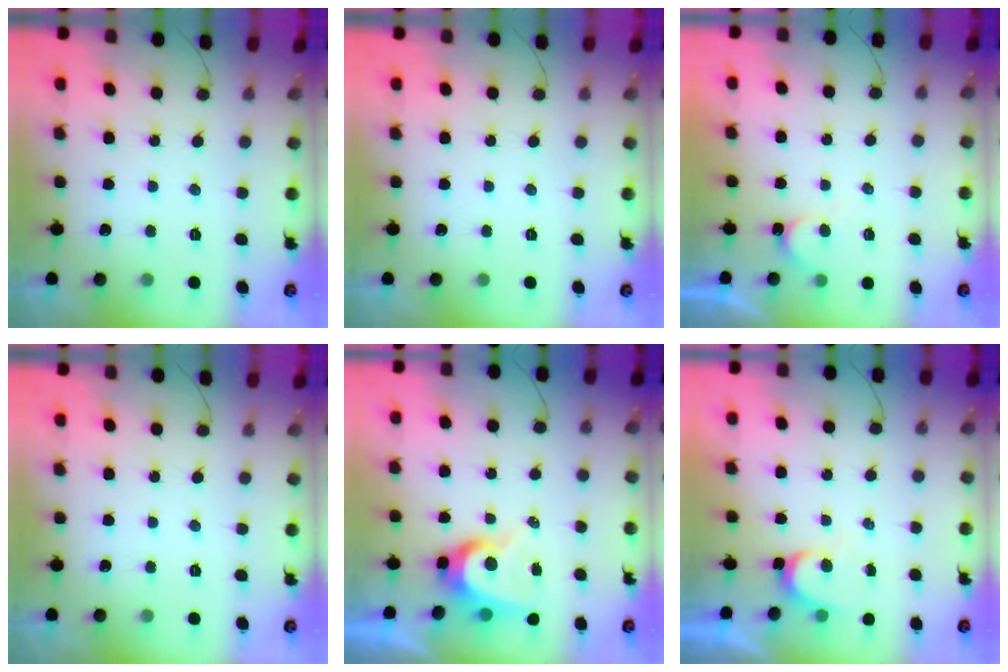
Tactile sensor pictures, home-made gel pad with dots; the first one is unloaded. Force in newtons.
{"total": 0.0}
{"total": 4.9, "press": 4.9, "slide": 0.4}
{"total": 0.0}
{"total": 7.6, "press": 7.6, "slide": 0.5}
{"total": 4.8, "press": 4.8, "slide": 0.6}